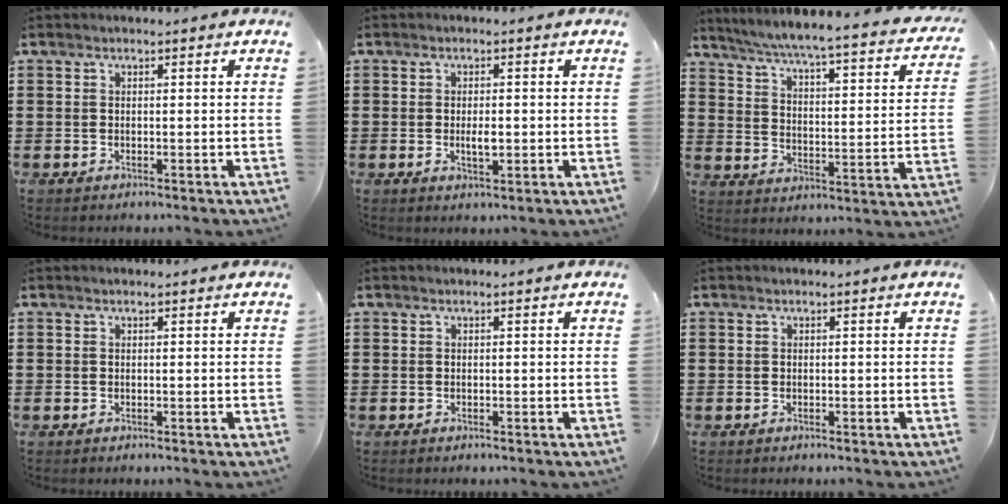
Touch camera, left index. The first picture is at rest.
{"total": 2.5, "force": [-0.2, 0.9, 2.3], "torque": [-0.043, -0.001, -0.005]}
{"total": 4.5, "force": [4.0, -0.9, 1.9], "torque": [-0.057, -0.041, 0.058]}
{"total": 0.0}
{"total": 0.0}
{"total": 0.0}